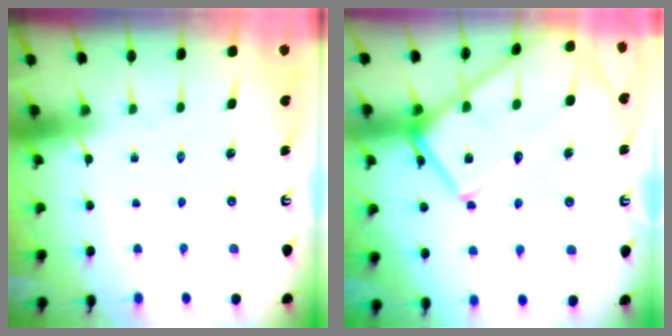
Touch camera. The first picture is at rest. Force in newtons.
{"total": 18.6, "press": 18.5, "slide": 1.3}